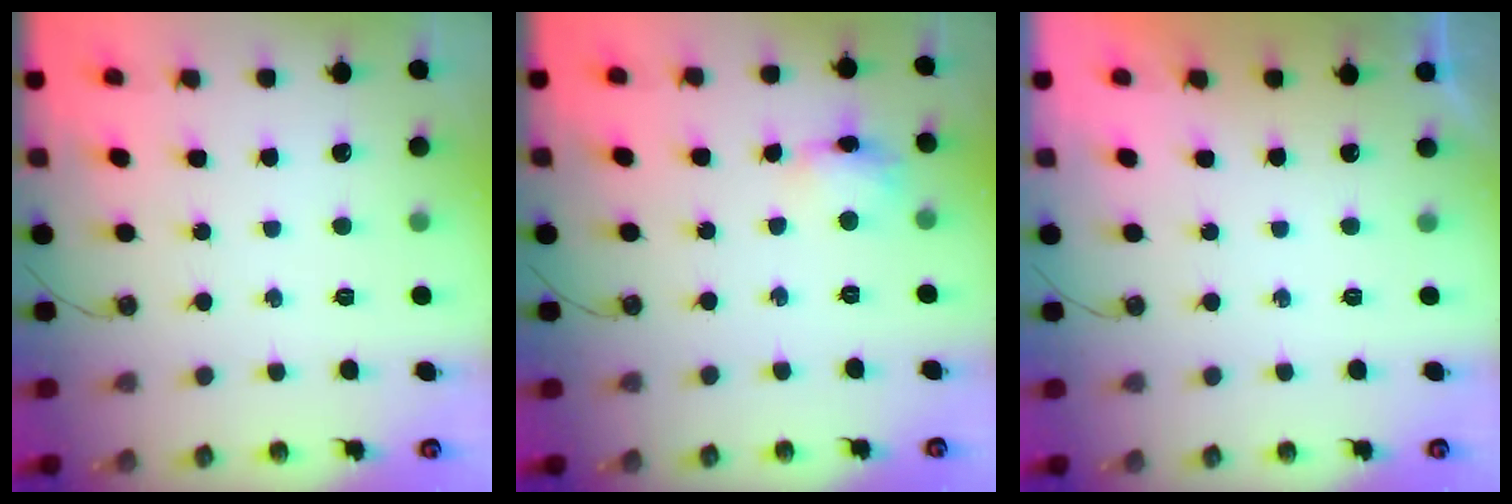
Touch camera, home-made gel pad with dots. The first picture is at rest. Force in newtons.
{"total": 8.4, "press": 8.4, "slide": 0.7}
{"total": 0.0}